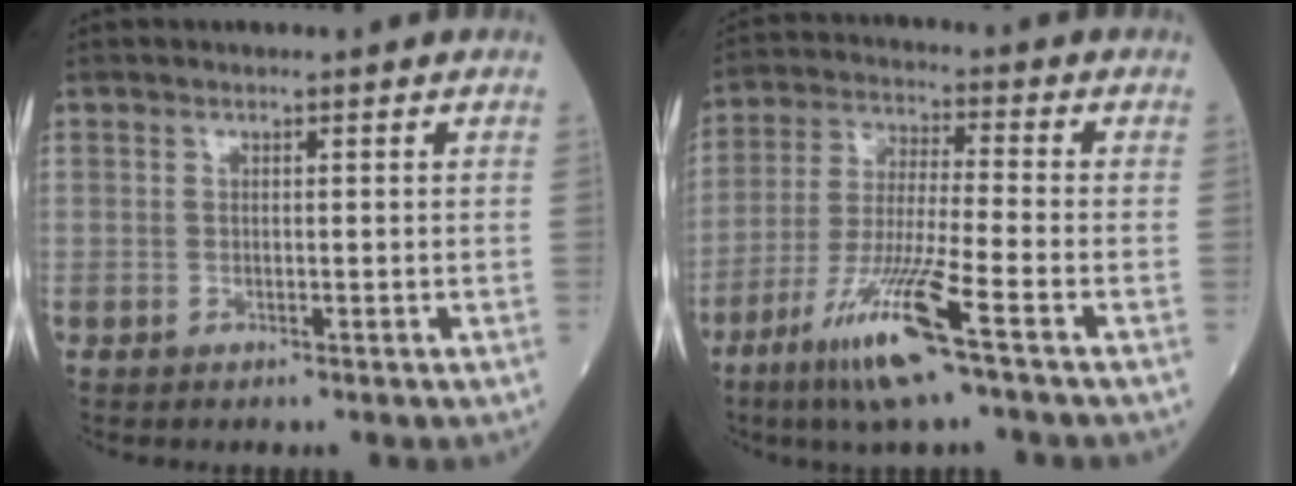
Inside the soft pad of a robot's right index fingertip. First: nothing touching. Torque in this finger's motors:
{"motor_torque": [1.51, -0.63, 0.80, 0.21]}